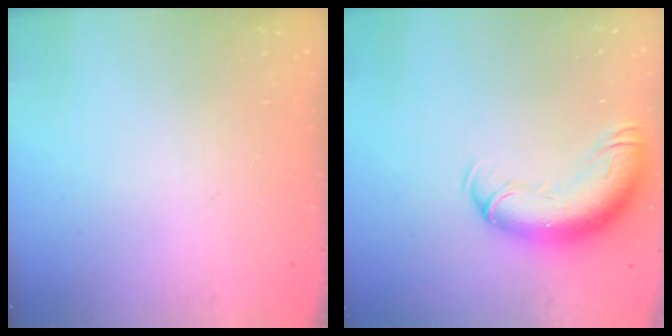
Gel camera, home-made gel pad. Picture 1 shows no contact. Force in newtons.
{"total": 15.2, "press": 14.8, "slide": 3.6}